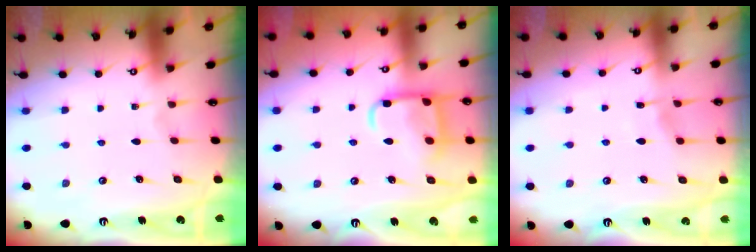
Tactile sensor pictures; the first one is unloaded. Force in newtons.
{"total": 12.1, "press": 12.1, "slide": 1.1}
{"total": 3.5, "press": 3.5, "slide": 0.4}